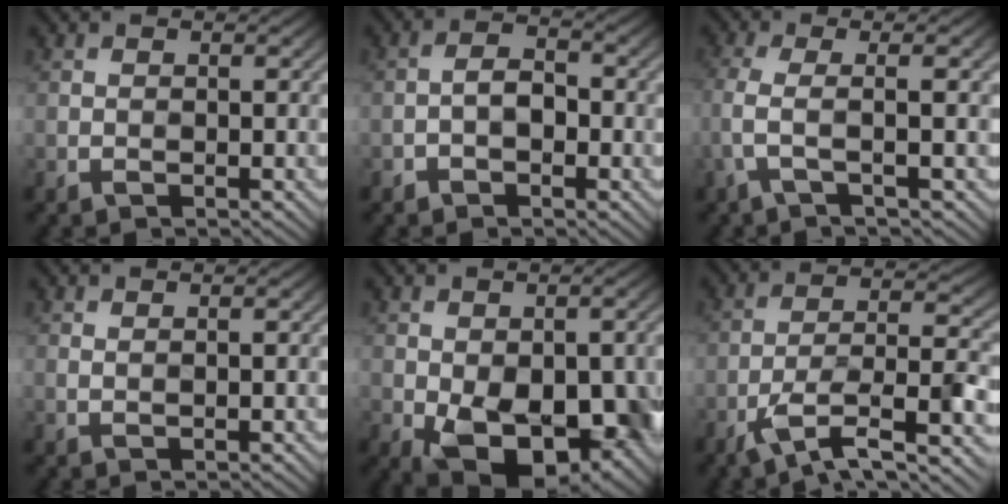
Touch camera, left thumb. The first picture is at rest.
{"total": 1.9, "force": [-0.8, 0.9, 1.4], "torque": [-0.028, 0.004, -0.017]}
{"total": 3.9, "force": [0.1, 0.7, 3.9], "torque": [-0.072, 0.007, -0.018]}
{"total": 1.3, "force": [1.2, -0.2, 0.3], "torque": [-0.003, 0.007, 0.019]}
{"total": 11.9, "force": [-2.7, 7.1, 9.1], "torque": [-0.135, -0.042, -0.022]}
{"total": 10.3, "force": [-6.0, 3.6, 7.6], "torque": [-0.137, -0.006, -0.098]}